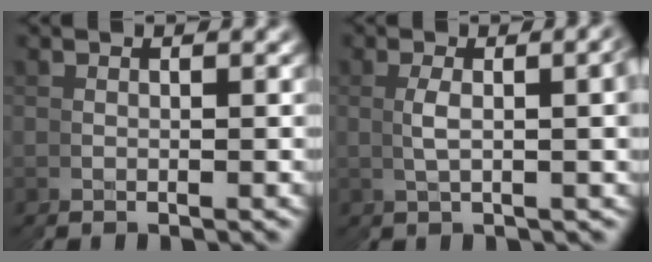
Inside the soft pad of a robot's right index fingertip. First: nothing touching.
{"total": 1.7, "force": [0.7, 0.5, 1.5], "torque": [-0.023, 0.004, 0.014]}